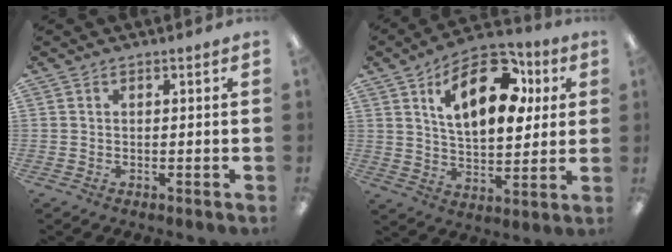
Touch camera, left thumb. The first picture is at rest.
{"total": 19.3, "force": [8.4, 10.0, 14.2], "torque": [-0.209, -0.016, 0.137]}